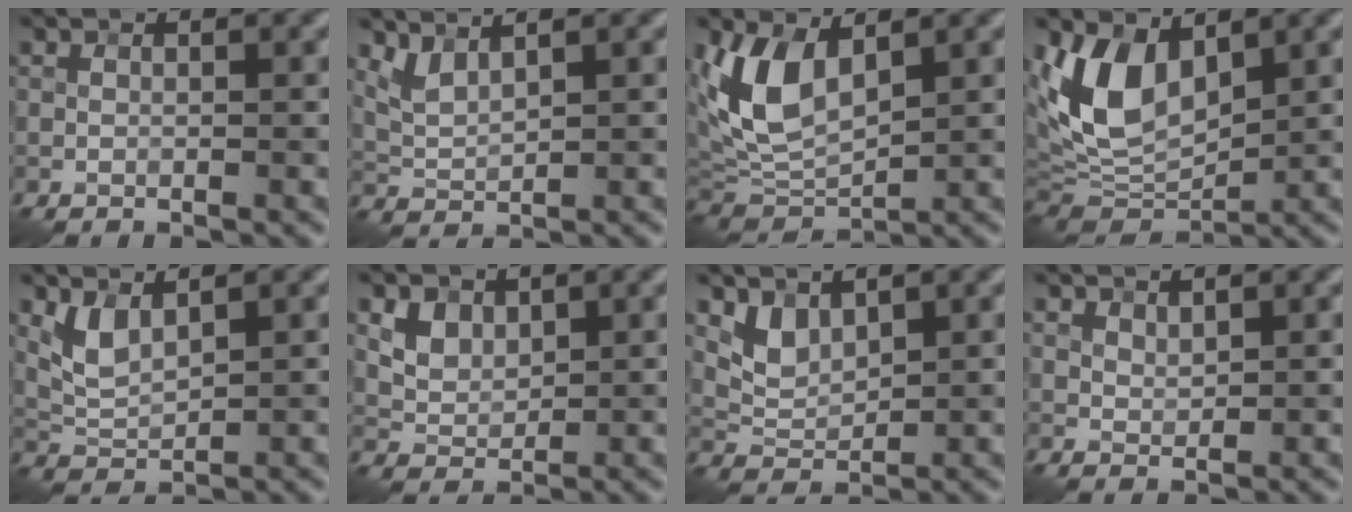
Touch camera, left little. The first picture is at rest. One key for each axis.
{"total": 2.1, "fx": 1.7, "fy": 0.1, "fz": 1.2, "tx": -0.039, "ty": -0.008, "tz": 0.048}
{"total": 6.3, "fx": 2.1, "fy": 3.2, "fz": 5.0, "tx": -0.119, "ty": -0.010, "tz": 0.043}
{"total": 7.6, "fx": 2.2, "fy": 4.3, "fz": 5.8, "tx": -0.128, "ty": -0.008, "tz": 0.040}
{"total": 2.5, "fx": 1.5, "fy": 0.8, "fz": 1.8, "tx": -0.048, "ty": -0.011, "tz": 0.041}
{"total": 2.5, "fx": 1.3, "fy": 1.6, "fz": 1.3, "tx": -0.036, "ty": -0.013, "tz": 0.039}
{"total": 2.1, "fx": 1.5, "fy": 1.0, "fz": 1.1, "tx": -0.030, "ty": -0.013, "tz": 0.041}
{"total": 1.4, "fx": 1.3, "fy": 0.3, "fz": 0.4, "tx": -0.016, "ty": 0.000, "tz": 0.034}